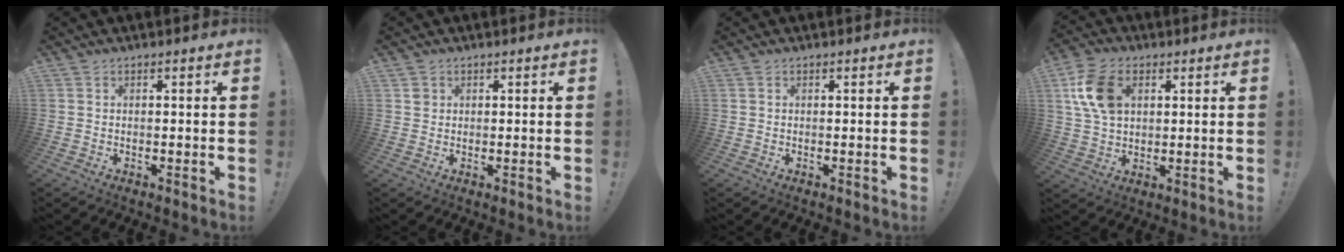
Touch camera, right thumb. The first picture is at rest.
{"total": 1.6, "force": [0.7, 1.5, 0.1], "torque": [0.010, -0.002, 0.012]}
{"total": 0.0}
{"total": 13.1, "force": [3.9, 9.0, 8.7], "torque": [-0.168, 0.008, 0.078]}